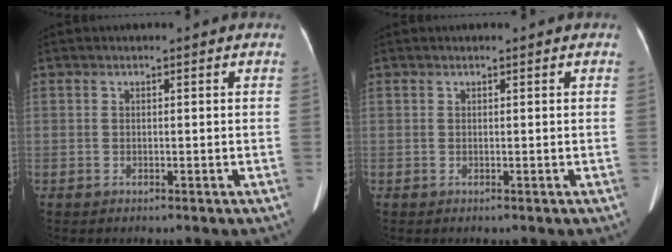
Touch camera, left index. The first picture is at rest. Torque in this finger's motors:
{"motor_torque": [0.05, -0.02, 0.03, 0.00]}